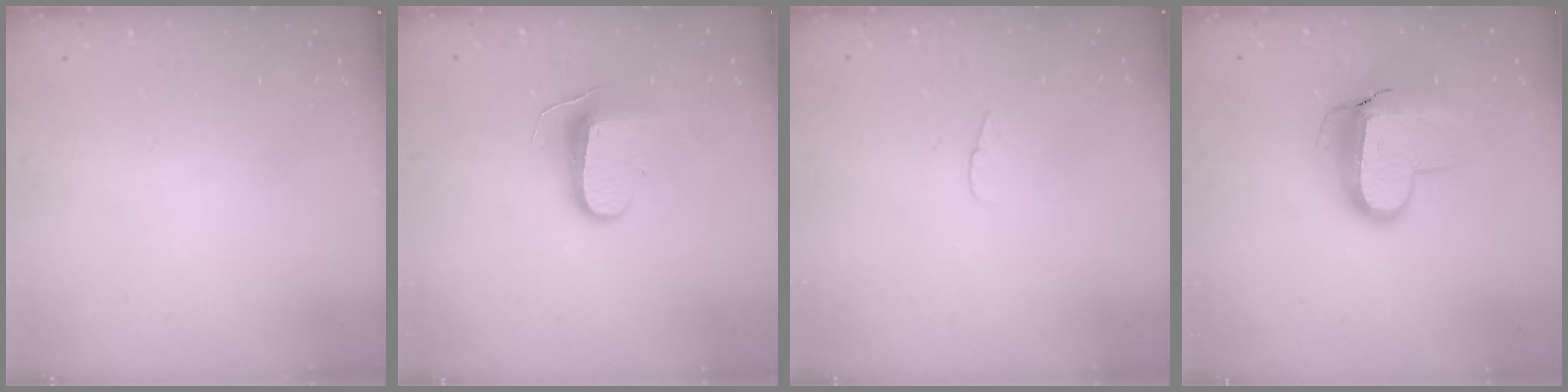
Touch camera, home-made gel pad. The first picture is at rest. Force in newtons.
{"total": 8.9, "press": 8.8, "slide": 1.1}
{"total": 3.8, "press": 3.8, "slide": 0.4}
{"total": 11.8, "press": 11.8, "slide": 1.2}